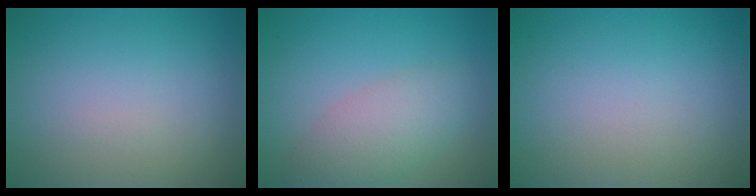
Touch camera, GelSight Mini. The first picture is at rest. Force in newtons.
{"total": 4.0, "press": 4.0, "slide": 0.2}
{"total": 0.0}